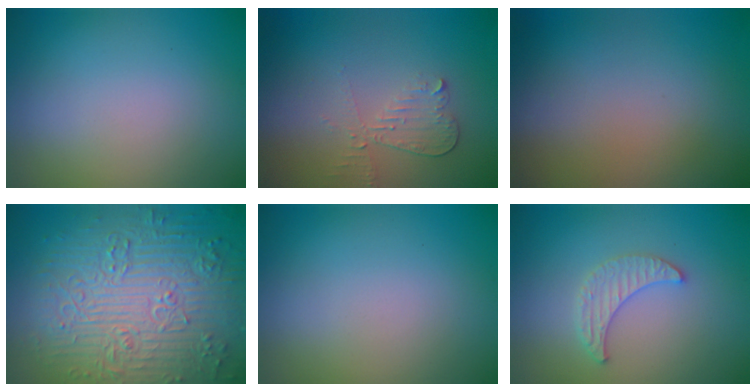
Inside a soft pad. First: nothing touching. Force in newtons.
{"total": 2.1, "press": 2.0, "slide": 0.5}
{"total": 0.0}
{"total": 9.3, "press": 6.9, "slide": 6.2}
{"total": 0.0}
{"total": 2.2, "press": 2.2, "slide": 0.5}